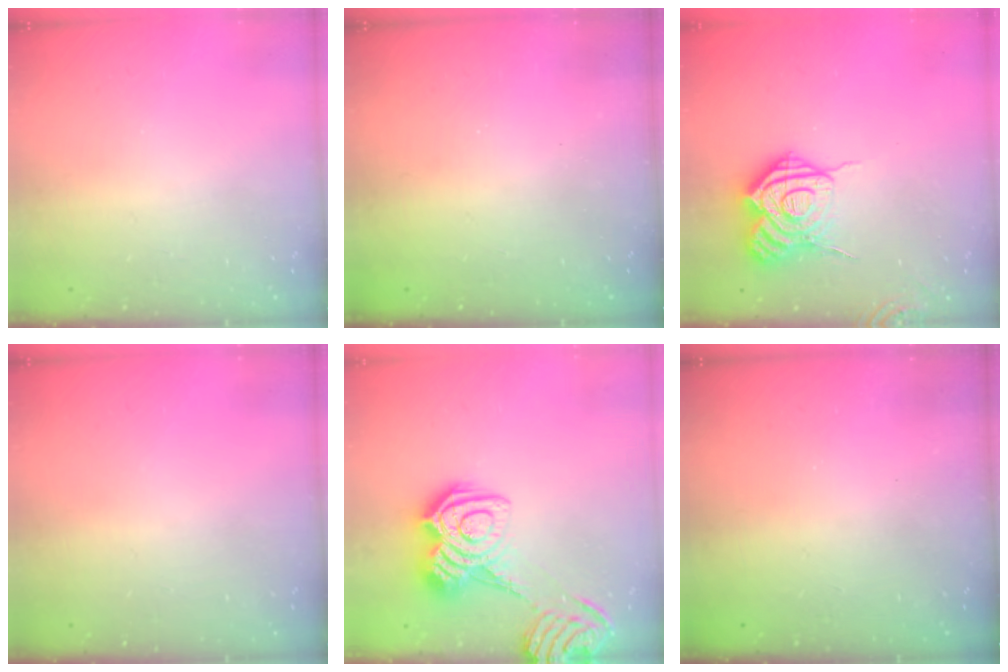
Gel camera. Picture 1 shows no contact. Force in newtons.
{"total": 2.5, "press": 2.4, "slide": 0.8}
{"total": 17.9, "press": 17.8, "slide": 1.8}
{"total": 0.0}
{"total": 12.8, "press": 12.8, "slide": 0.8}
{"total": 2.3, "press": 2.2, "slide": 0.8}